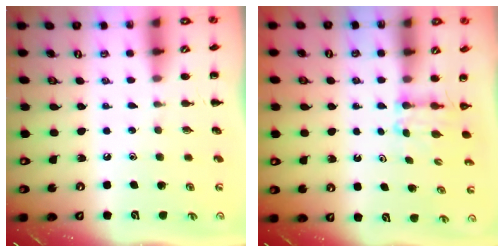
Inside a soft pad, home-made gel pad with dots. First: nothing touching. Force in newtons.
{"total": 2.7, "press": 2.5, "slide": 1.1}